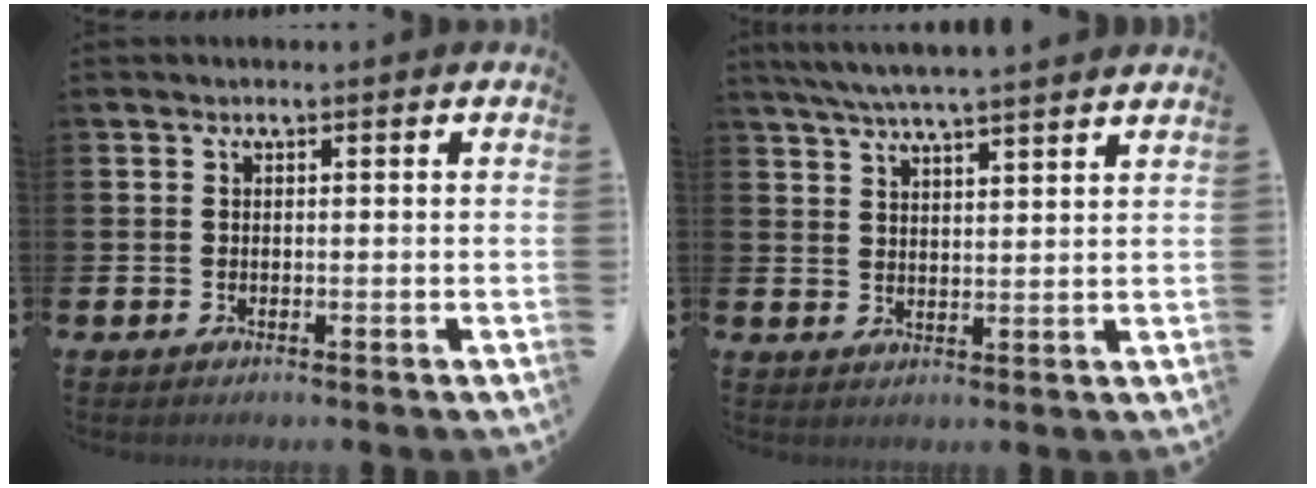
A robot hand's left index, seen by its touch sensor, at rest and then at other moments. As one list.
[{"total": 5.6, "force": [5.3, -0.4, 1.6], "torque": [-0.051, -0.021, 0.097]}]